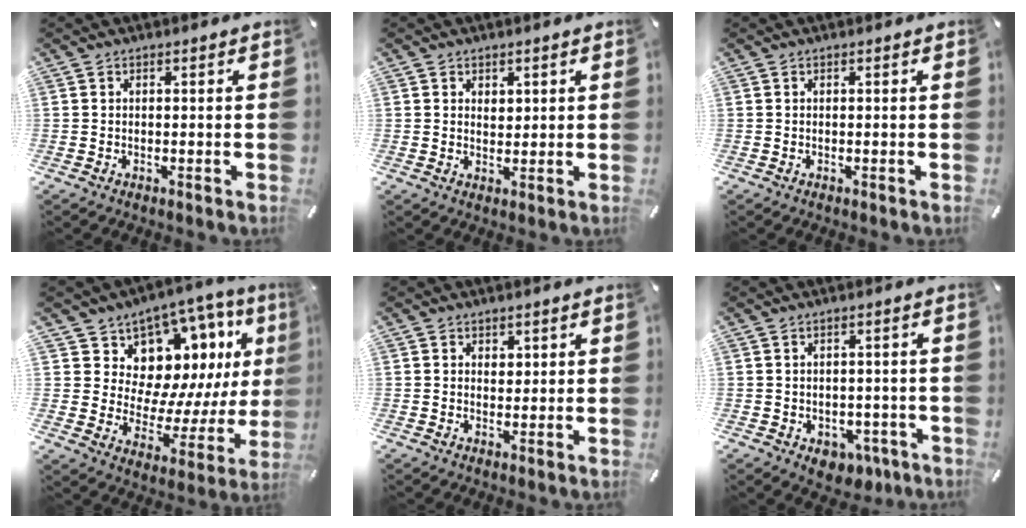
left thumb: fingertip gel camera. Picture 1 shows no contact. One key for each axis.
{"total": 2.2, "fx": 1.2, "fy": 1.8, "fz": 0.3, "tx": 0.010, "ty": -0.002, "tz": 0.017}
{"total": 0.0}
{"total": 12.3, "fx": 7.2, "fy": 9.4, "fz": 3.2, "tx": -0.045, "ty": -0.094, "tz": 0.141}
{"total": 2.1, "fx": 0.8, "fy": 1.9, "fz": 0.4, "tx": 0.006, "ty": -0.002, "tz": 0.009}
{"total": 4.9, "fx": -1.8, "fy": 3.9, "fz": 2.2, "tx": -0.027, "ty": 0.012, "tz": -0.028}